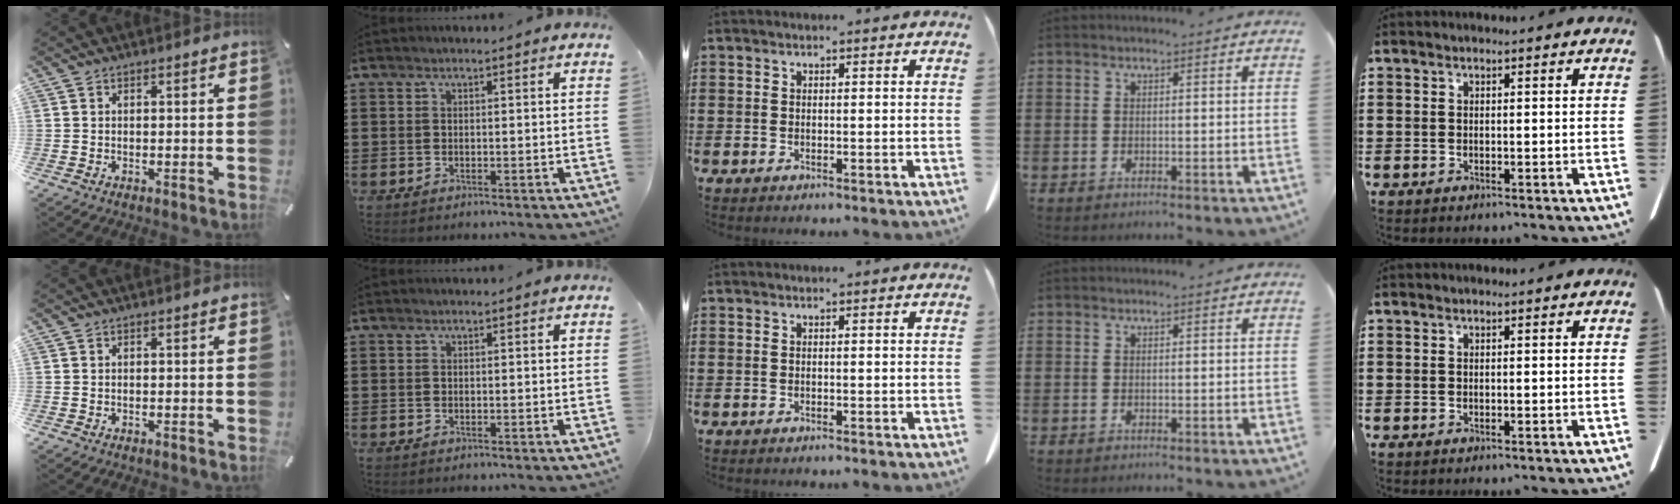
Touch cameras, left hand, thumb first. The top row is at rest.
{}